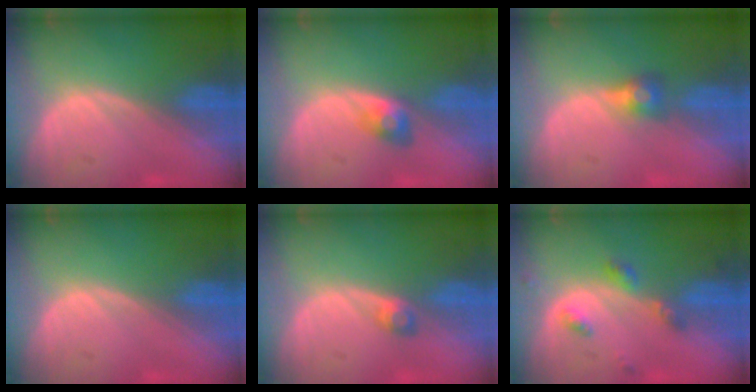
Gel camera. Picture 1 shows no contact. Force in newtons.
{"total": 2.9, "press": 2.5, "slide": 1.4}
{"total": 2.8, "press": 2.6, "slide": 1.0}
{"total": 0.0}
{"total": 2.0, "press": 1.7, "slide": 1.1}
{"total": 3.7, "press": 3.7, "slide": 0.4}